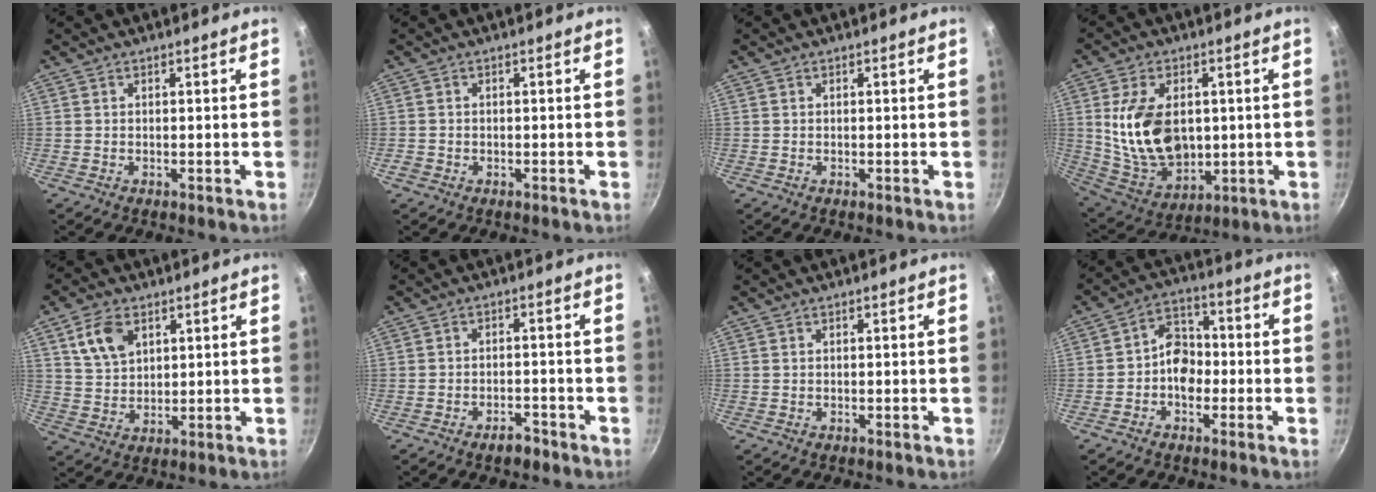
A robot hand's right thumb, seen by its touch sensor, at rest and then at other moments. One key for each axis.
{"total": 1.0, "fx": -0.5, "fy": 0.8, "fz": 0.3, "tx": -0.008, "ty": 0.002, "tz": -0.007}
{"total": 0.0}
{"total": 16.9, "fx": 1.6, "fy": 11.2, "fz": 12.5, "tx": -0.207, "ty": -0.020, "tz": 0.046}
{"total": 3.9, "fx": 2.7, "fy": 1.7, "fz": 2.2, "tx": -0.042, "ty": -0.017, "tz": 0.058}
{"total": 3.3, "fx": -2.5, "fy": 1.6, "fz": 1.6, "tx": -0.016, "ty": 0.025, "tz": -0.031}
{"total": 0.0}
{"total": 6.9, "fx": -1.6, "fy": 5.2, "fz": 4.2, "tx": -0.029, "ty": 0.027, "tz": -0.040}